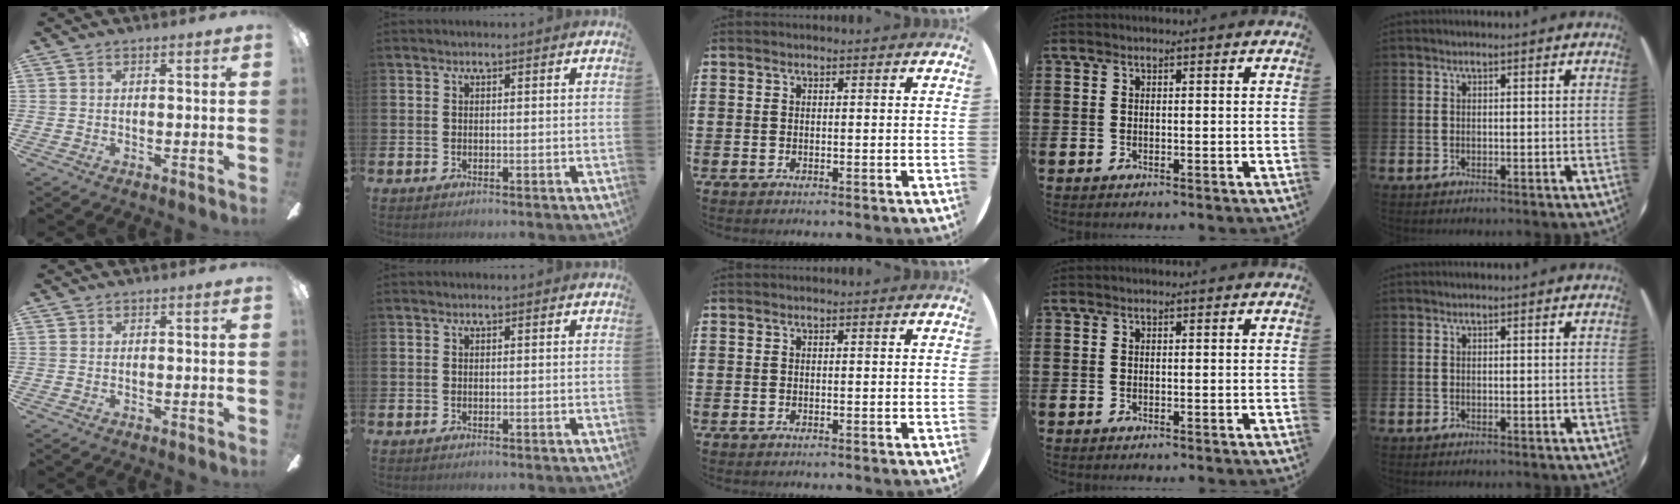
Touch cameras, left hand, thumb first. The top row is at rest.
{}